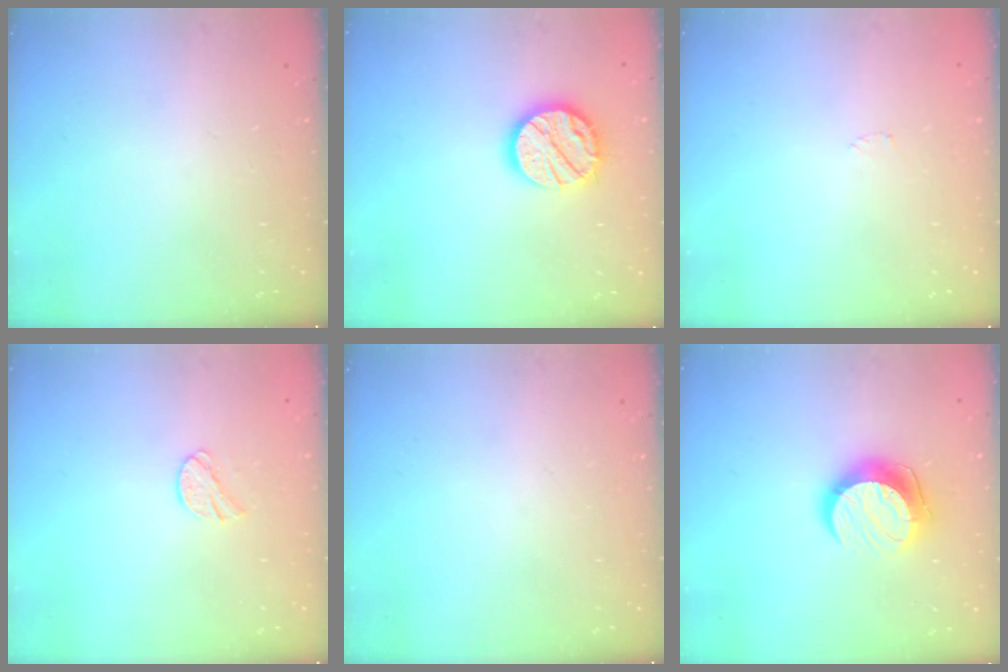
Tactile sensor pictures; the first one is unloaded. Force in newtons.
{"total": 14.4, "press": 14.4, "slide": 1.1}
{"total": 2.3, "press": 2.3, "slide": 0.2}
{"total": 7.4, "press": 7.4, "slide": 1.0}
{"total": 0.0}
{"total": 11.9, "press": 11.9, "slide": 0.7}